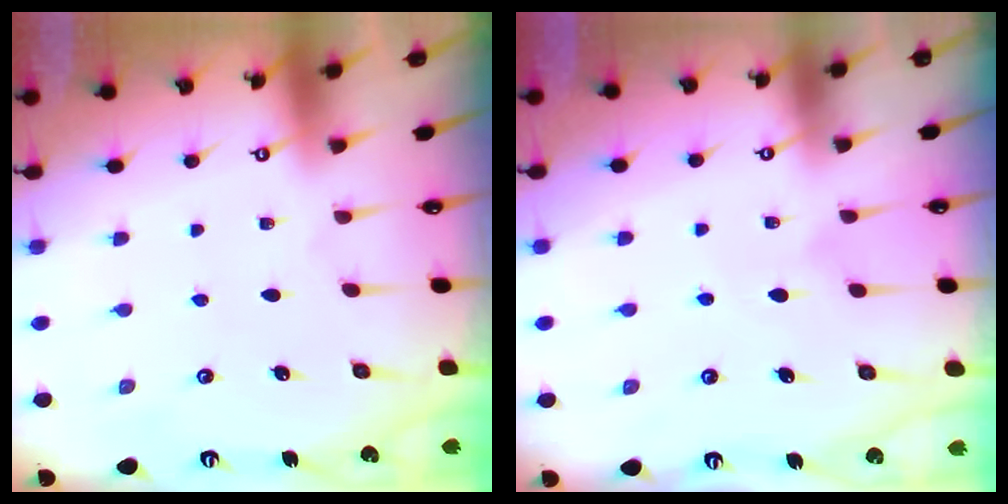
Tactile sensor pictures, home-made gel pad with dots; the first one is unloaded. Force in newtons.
{"total": 6.4, "press": 6.4, "slide": 0.8}